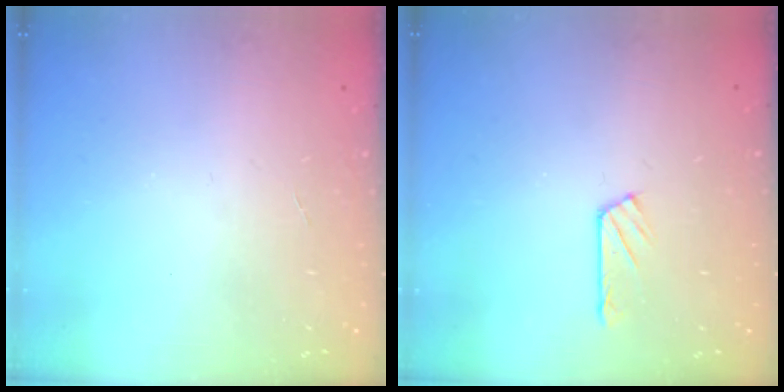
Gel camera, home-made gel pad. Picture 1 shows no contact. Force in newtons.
{"total": 5.3, "press": 5.3, "slide": 0.6}